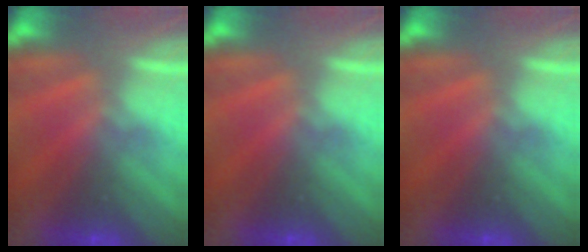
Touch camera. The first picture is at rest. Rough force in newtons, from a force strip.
{"total": 0.0}
{"total": 0.0}